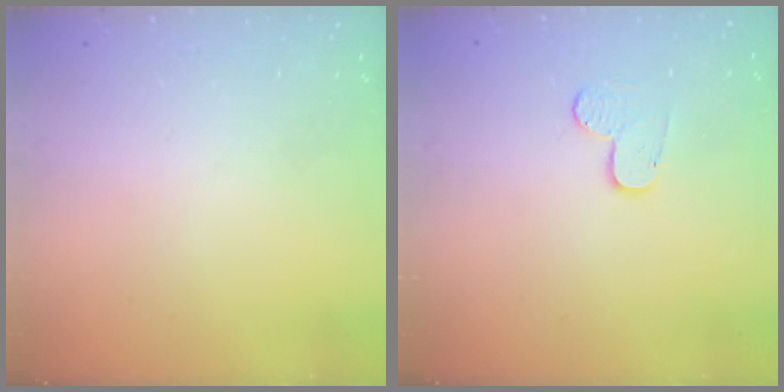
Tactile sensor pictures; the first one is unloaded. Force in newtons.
{"total": 4.8, "press": 4.8, "slide": 0.3}